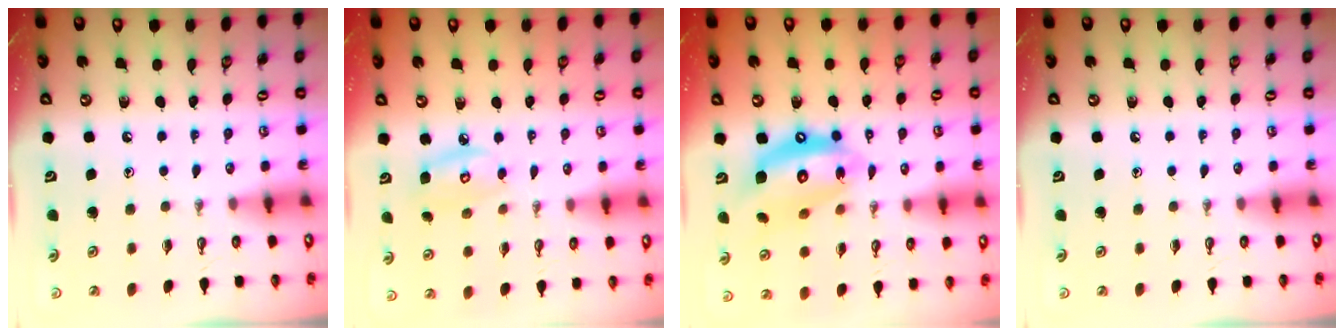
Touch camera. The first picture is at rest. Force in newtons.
{"total": 6.0, "press": 6.0, "slide": 0.3}
{"total": 15.6, "press": 15.5, "slide": 1.5}
{"total": 0.0}